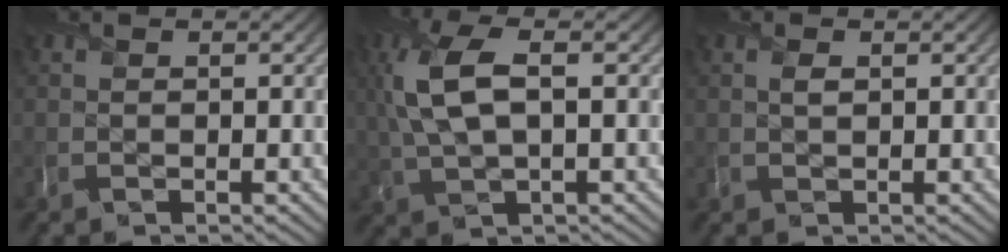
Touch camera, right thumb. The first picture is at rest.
{"total": 8.5, "force": [1.5, 3.5, 7.6], "torque": [-0.187, 0.010, 0.023]}
{"total": 0.7, "force": [0.2, 0.5, 0.5], "torque": [-0.011, -0.005, 0.006]}